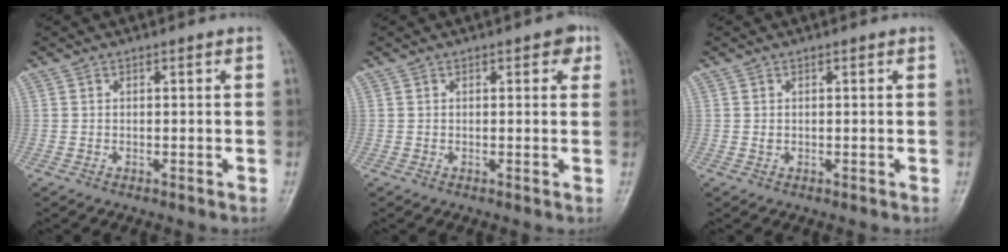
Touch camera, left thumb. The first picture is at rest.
{"total": 2.5, "force": [1.2, 1.3, 1.7], "torque": [-0.005, 0.001, 0.008]}
{"total": 0.7, "force": [0.3, 0.5, 0.4], "torque": [-0.002, -0.001, 0.004]}